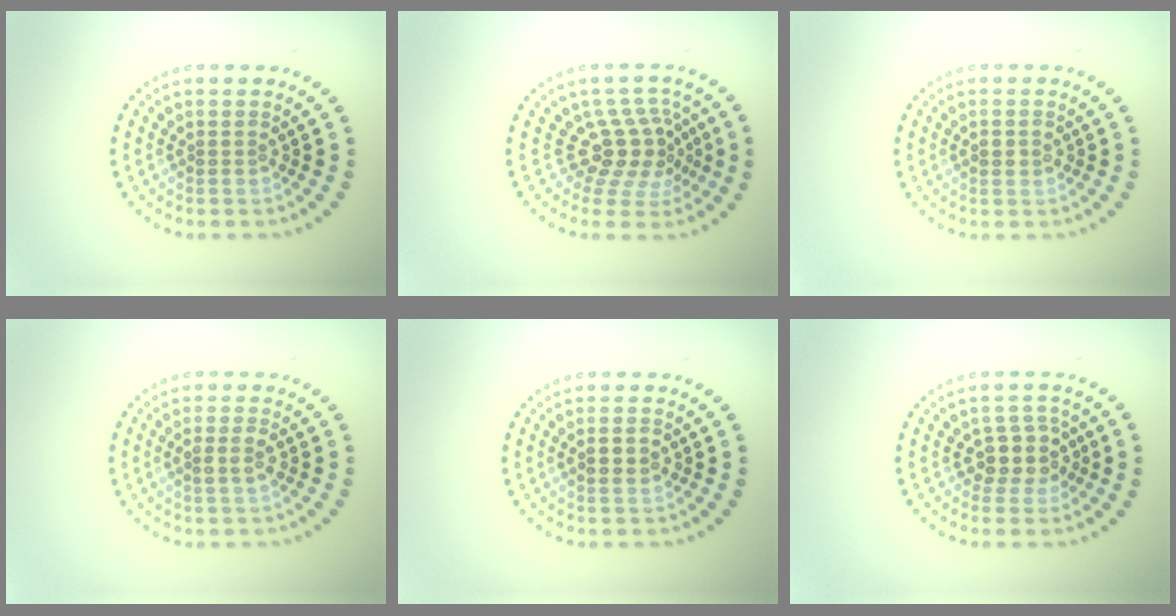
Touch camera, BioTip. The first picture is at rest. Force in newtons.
{"total": 4.0, "press": 2.8, "slide": 2.9}
{"total": 1.5, "press": 1.5, "slide": 0.1}
{"total": 1.8, "press": 1.8, "slide": 0.2}
{"total": 1.9, "press": 1.9, "slide": 0.2}
{"total": 2.9, "press": 2.5, "slide": 1.4}